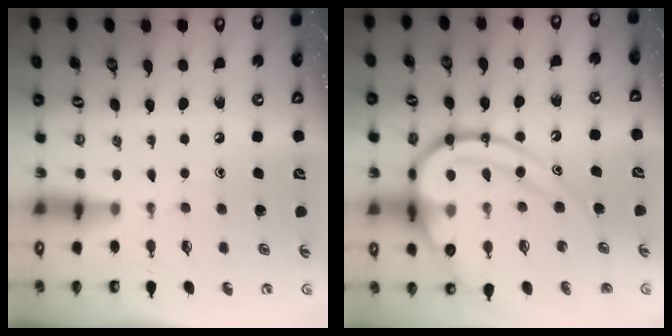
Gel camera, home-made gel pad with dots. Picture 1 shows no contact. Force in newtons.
{"total": 21.9, "press": 21.8, "slide": 1.3}